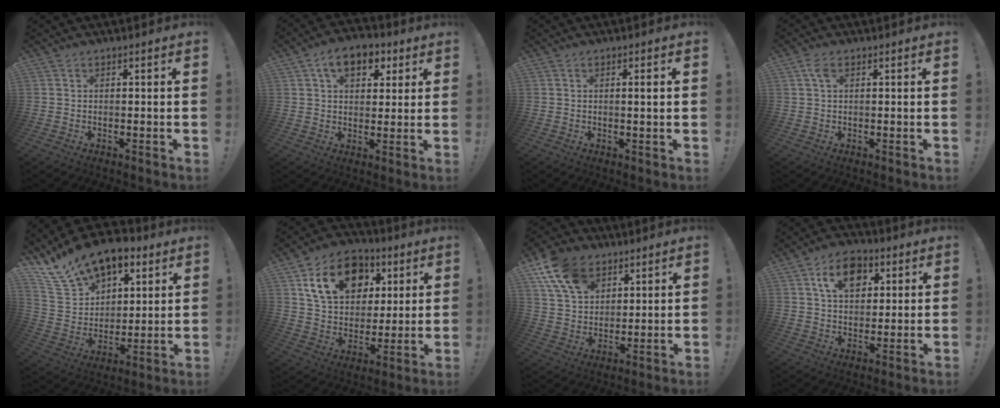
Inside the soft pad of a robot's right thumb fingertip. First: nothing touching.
{"total": 10.7, "force": [4.6, 7.0, 6.6], "torque": [-0.090, -0.009, 0.084]}
{"total": 2.2, "force": [0.3, -0.1, 2.1], "torque": [-0.024, -0.007, 0.000]}
{"total": 3.5, "force": [1.6, 1.8, 2.5], "torque": [-0.048, 0.000, 0.028]}
{"total": 17.1, "force": [12.4, 9.6, 6.9], "torque": [-0.120, -0.083, 0.235]}
{"total": 18.7, "force": [8.0, 13.4, 10.3], "torque": [-0.157, -0.022, 0.151]}
{"total": 15.0, "force": [8.3, 10.2, 7.3], "torque": [-0.131, -0.031, 0.163]}
{"total": 12.0, "force": [5.0, 8.6, 6.7], "torque": [-0.097, -0.006, 0.093]}